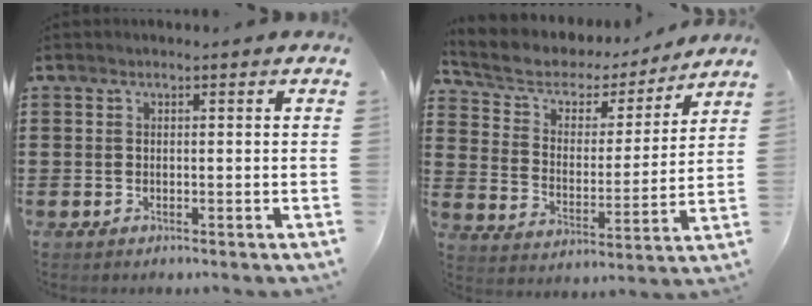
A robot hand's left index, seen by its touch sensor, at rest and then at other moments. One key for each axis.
{"total": 5.5, "fx": 4.3, "fy": 2.8, "fz": 1.8, "tx": -0.064, "ty": -0.023, "tz": 0.070}